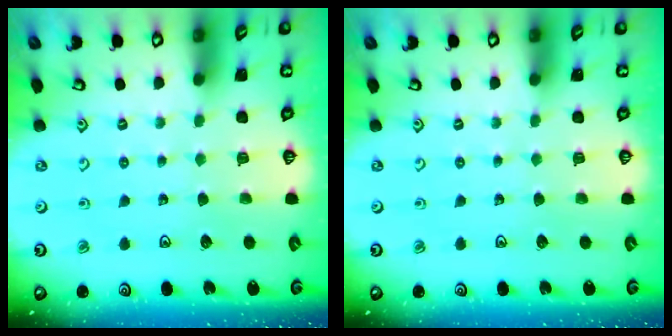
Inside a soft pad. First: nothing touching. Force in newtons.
{"total": 0.0}